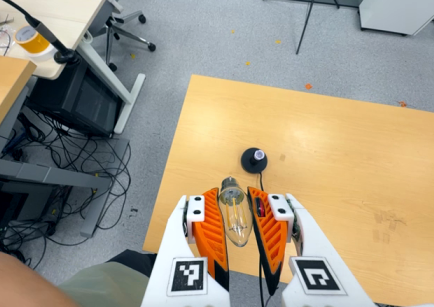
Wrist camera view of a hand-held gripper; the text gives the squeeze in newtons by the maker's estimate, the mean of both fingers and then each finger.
{"total": 21.5, "left": 23.3, "right": 19.6}